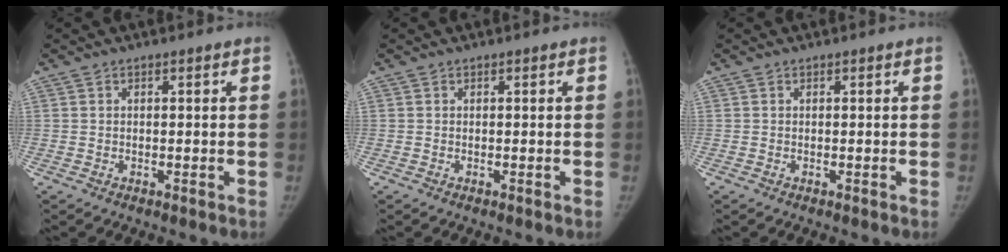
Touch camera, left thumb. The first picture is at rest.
{"total": 0.0}
{"total": 0.0}